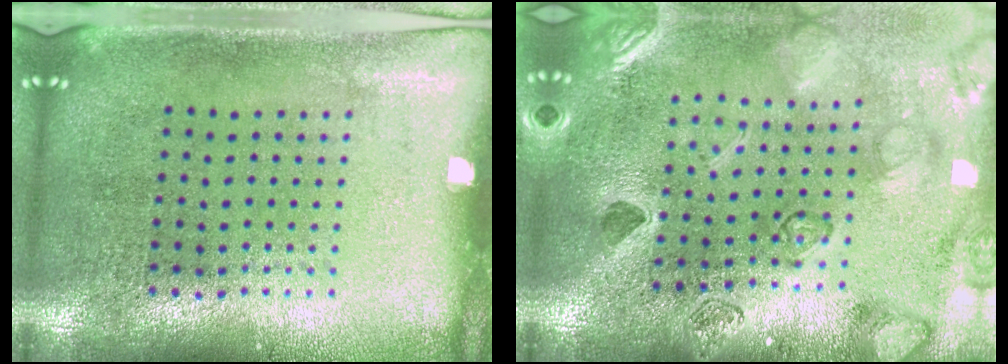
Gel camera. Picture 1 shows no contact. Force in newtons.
{"total": 2.4, "press": 2.4, "slide": 0.3}